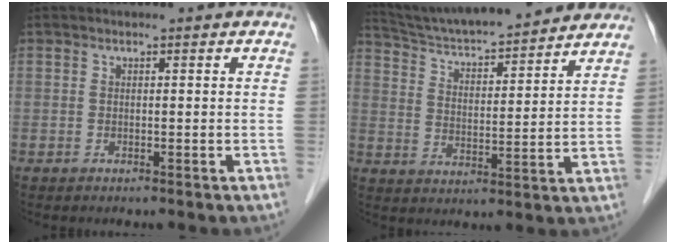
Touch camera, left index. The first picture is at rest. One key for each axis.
{"total": 20.4, "fx": 18.5, "fy": 2.7, "fz": 8.2, "tx": -0.132, "ty": 0.023, "tz": 0.273}